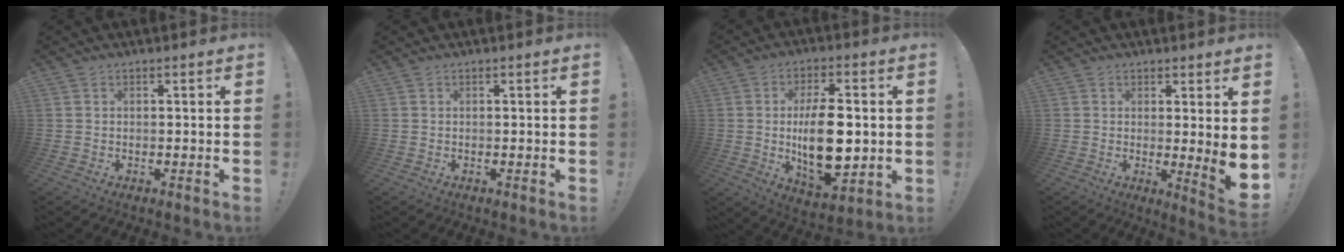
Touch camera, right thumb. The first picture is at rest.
{"total": 0.0}
{"total": 16.9, "force": [-0.2, 8.1, 14.8], "torque": [-0.263, -0.008, -0.004]}
{"total": 5.8, "force": [0.7, 0.1, 5.8], "torque": [-0.059, -0.030, 0.012]}